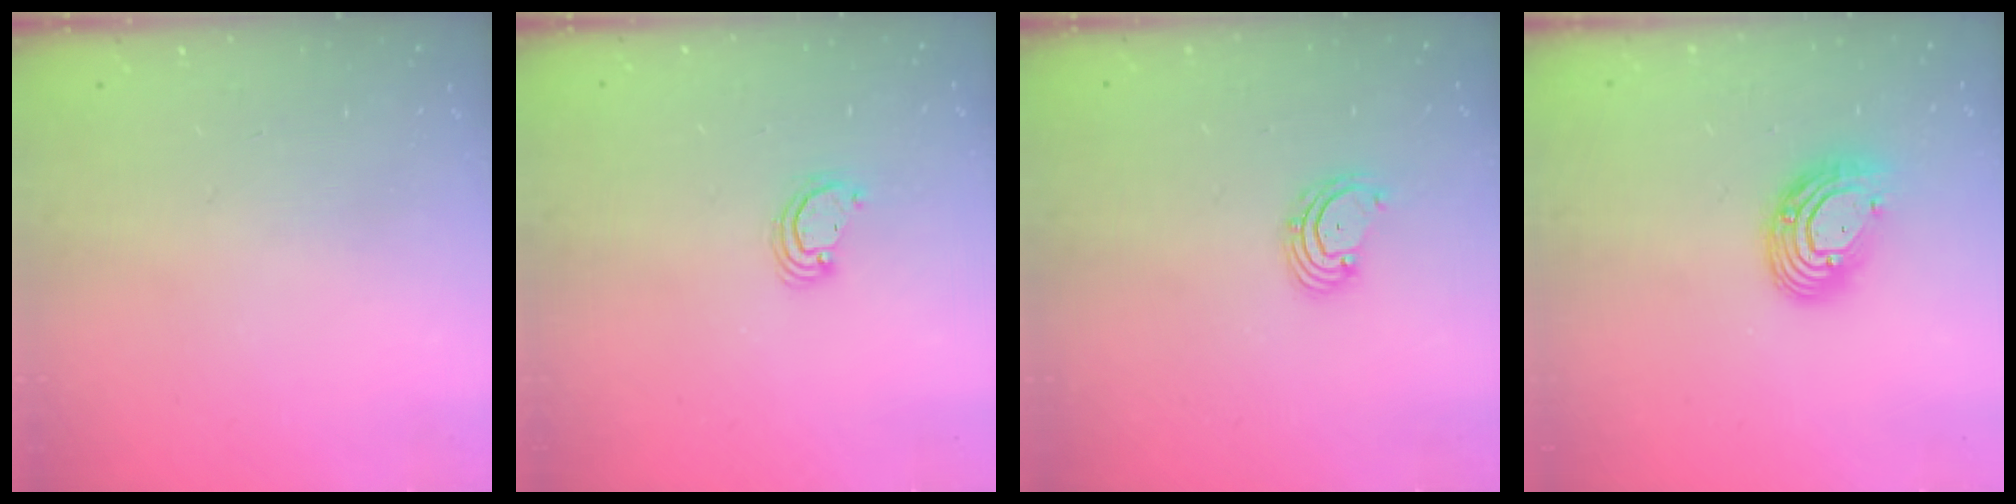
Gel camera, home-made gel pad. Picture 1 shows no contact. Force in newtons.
{"total": 2.5, "press": 2.5, "slide": 0.2}
{"total": 2.6, "press": 2.5, "slide": 0.6}
{"total": 11.1, "press": 11.0, "slide": 1.1}